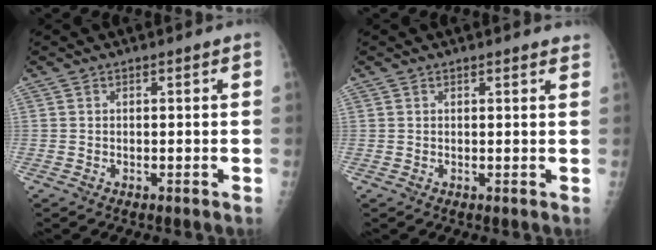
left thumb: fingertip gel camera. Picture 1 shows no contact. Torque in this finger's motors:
{"motor_torque": [0.07, 0.02, -0.56, -0.68, 0.10]}